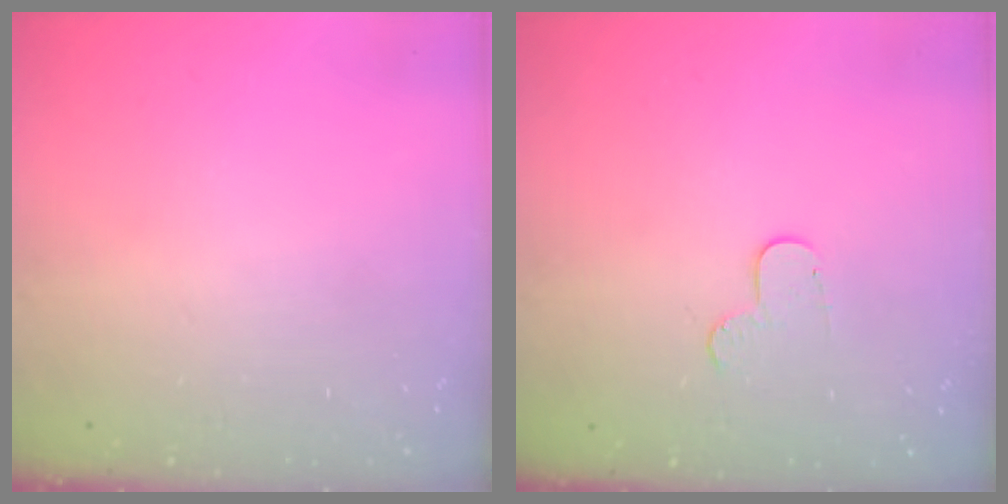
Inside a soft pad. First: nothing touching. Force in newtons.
{"total": 5.7, "press": 5.7, "slide": 0.5}